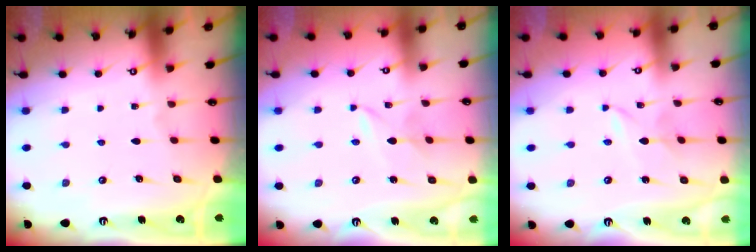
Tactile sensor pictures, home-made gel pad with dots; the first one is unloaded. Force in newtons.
{"total": 1.8, "press": 1.7, "slide": 0.2}
{"total": 1.6, "press": 1.6, "slide": 0.2}